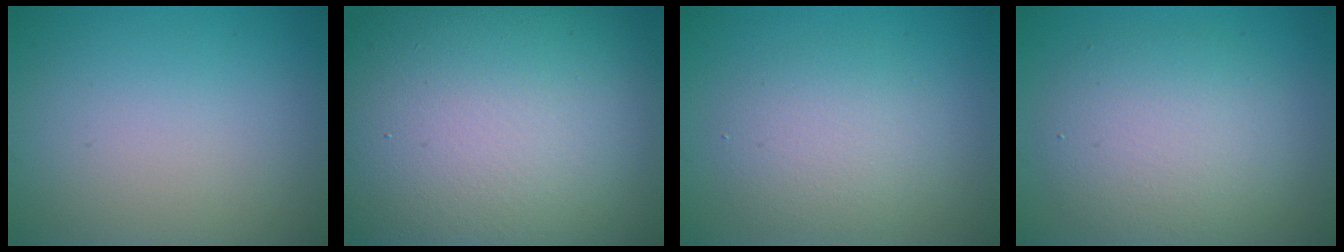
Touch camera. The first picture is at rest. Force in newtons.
{"total": 20.7, "press": 20.7, "slide": 1.0}
{"total": 3.5, "press": 3.5, "slide": 0.2}
{"total": 5.3, "press": 5.3, "slide": 0.3}